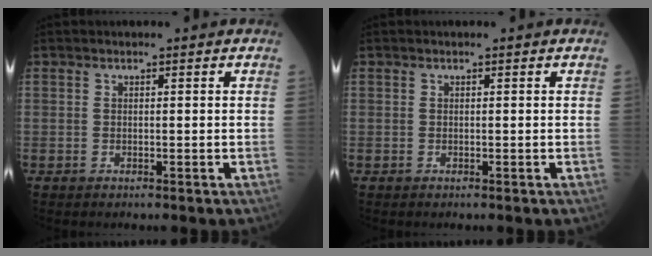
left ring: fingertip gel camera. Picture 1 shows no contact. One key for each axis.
{"total": 0.0}